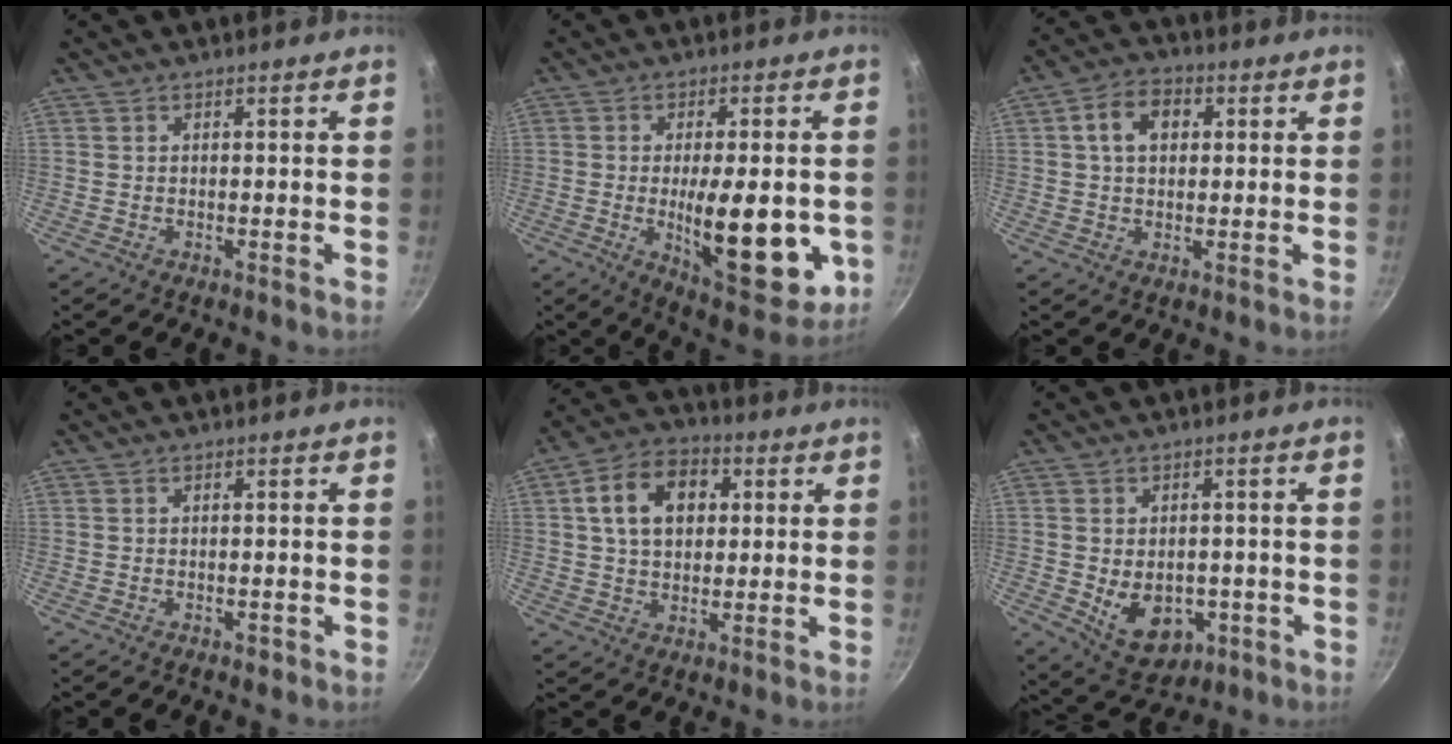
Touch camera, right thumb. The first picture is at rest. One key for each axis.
{"total": 18.7, "fx": -3.0, "fy": 7.2, "fz": 17.0, "tx": -0.213, "ty": -0.011, "tz": -0.032}
{"total": 7.6, "fx": 1.8, "fy": 5.4, "fz": 5.0, "tx": -0.064, "ty": 0.012, "tz": 0.020}
{"total": 1.0, "fx": -0.6, "fy": 0.6, "fz": 0.7, "tx": -0.011, "ty": 0.003, "tz": -0.005}
{"total": 12.4, "fx": 2.9, "fy": 8.8, "fz": 8.3, "tx": -0.115, "ty": 0.015, "tz": 0.036}
{"total": 9.9, "fx": -2.1, "fy": 7.0, "fz": 6.6, "tx": -0.074, "ty": -0.005, "tz": -0.011}